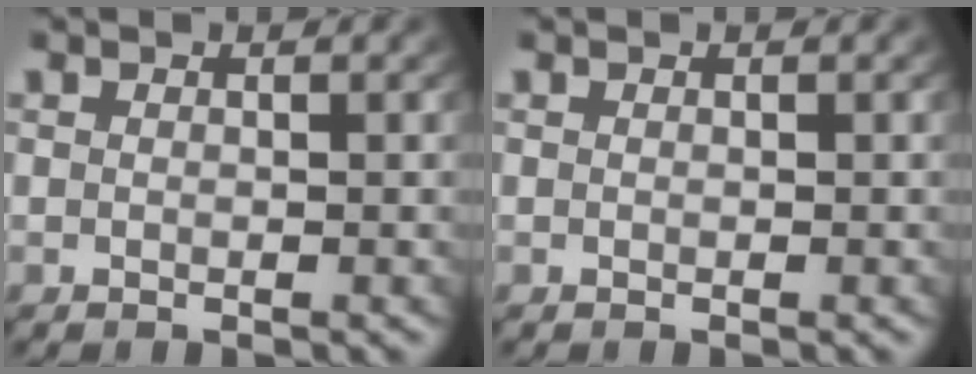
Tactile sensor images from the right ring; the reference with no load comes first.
{"total": 0.0}